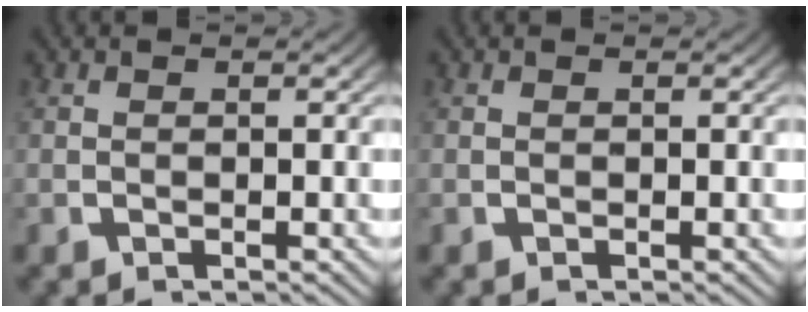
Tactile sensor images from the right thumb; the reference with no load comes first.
{"total": 0.0}